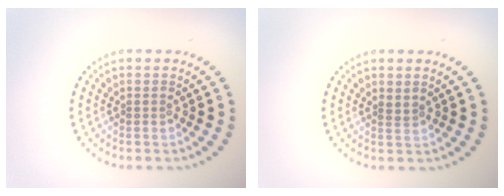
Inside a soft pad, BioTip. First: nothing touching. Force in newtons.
{"total": 0.7, "press": 0.4, "slide": 0.6}